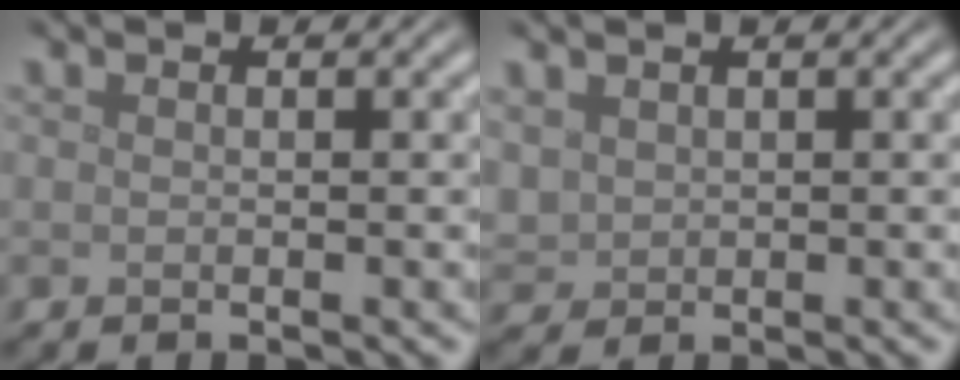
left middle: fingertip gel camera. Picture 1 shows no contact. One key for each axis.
{"total": 1.7, "fx": 0.9, "fy": 1.3, "fz": 0.5, "tx": -0.017, "ty": -0.001, "tz": 0.022}